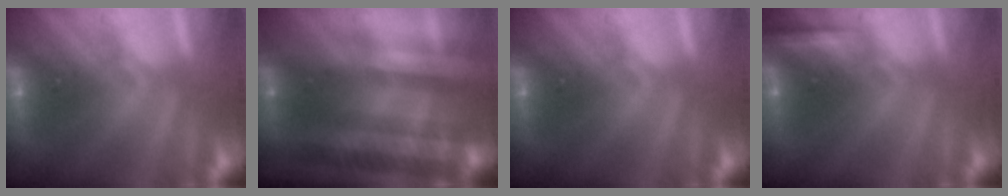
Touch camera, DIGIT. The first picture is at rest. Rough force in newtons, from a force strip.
{"total": 2.4}
{"total": 0.0}
{"total": 2.2}